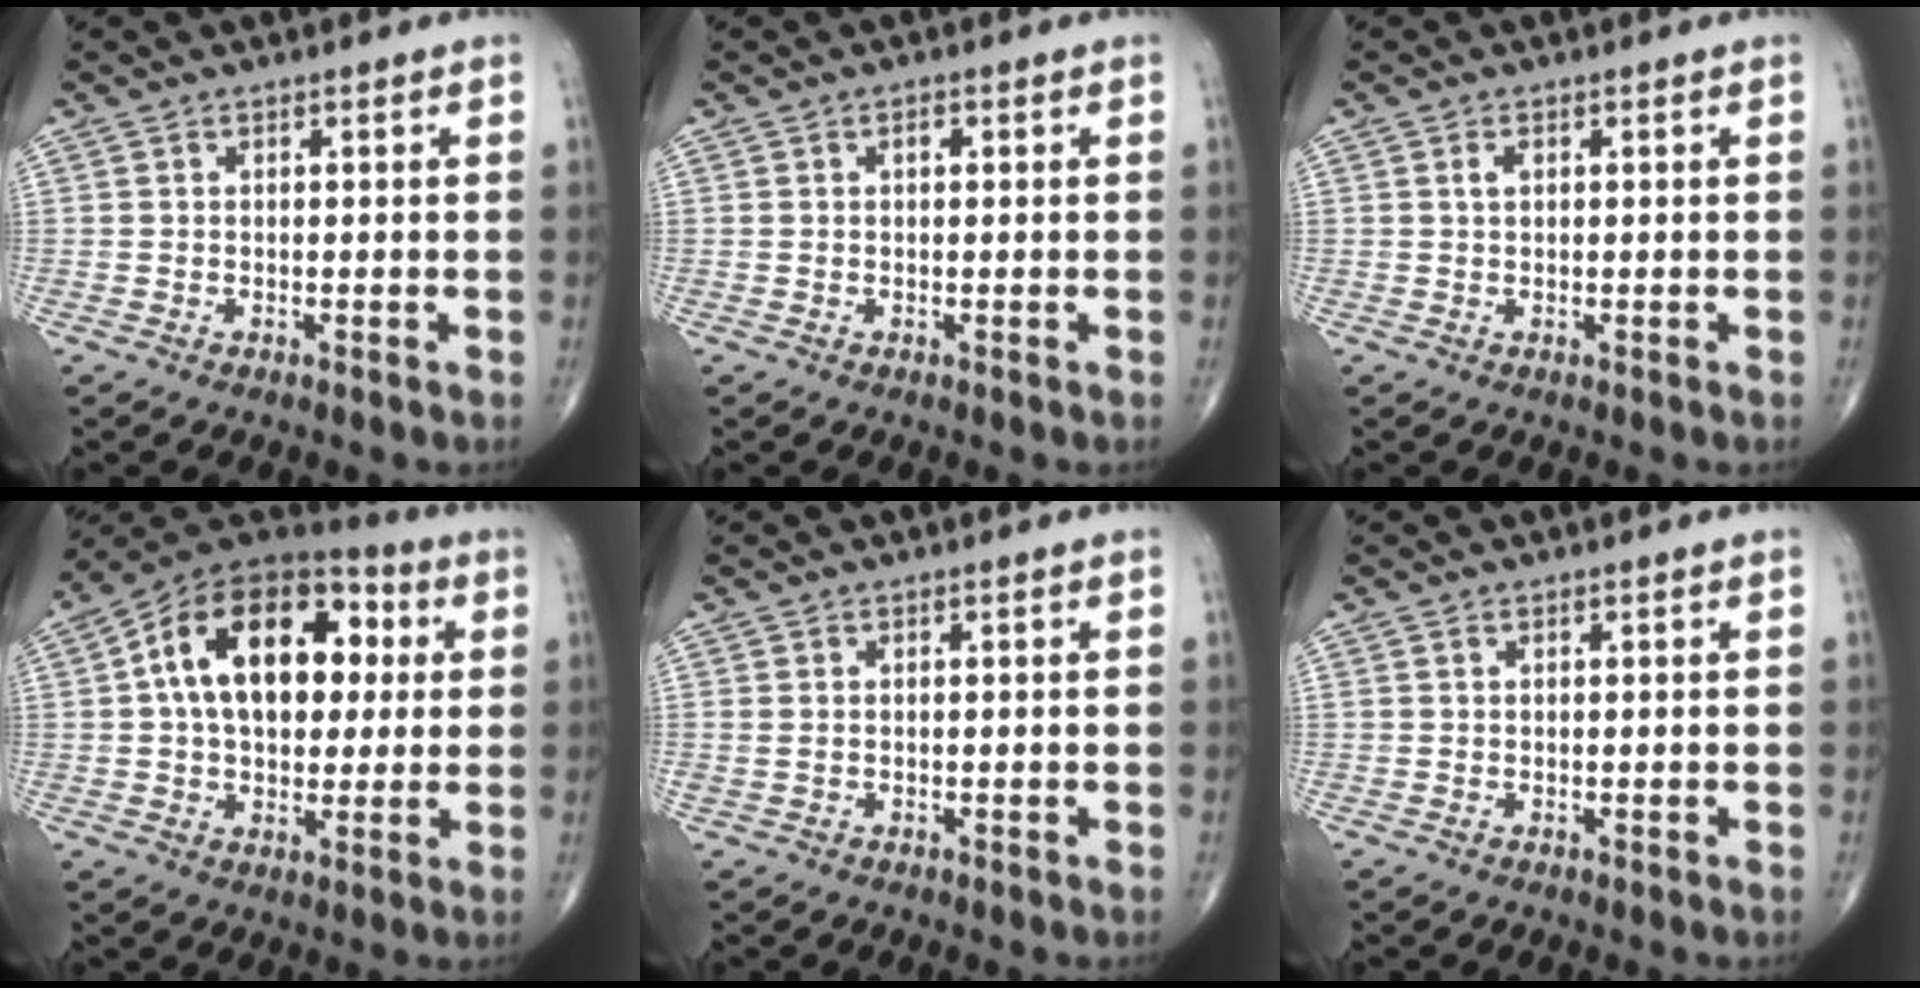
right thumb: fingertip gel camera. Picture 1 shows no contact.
{"total": 1.1, "force": [0.3, 0.6, 0.8], "torque": [-0.011, 0.005, 0.004]}
{"total": 1.3, "force": [0.4, 0.7, 1.0], "torque": [-0.020, 0.004, 0.008]}
{"total": 21.4, "force": [3.9, 13.2, 16.4], "torque": [-0.235, 0.023, 0.055]}
{"total": 0.8, "force": [0.1, 0.6, 0.6], "torque": [-0.017, 0.003, 0.006]}
{"total": 0.0}